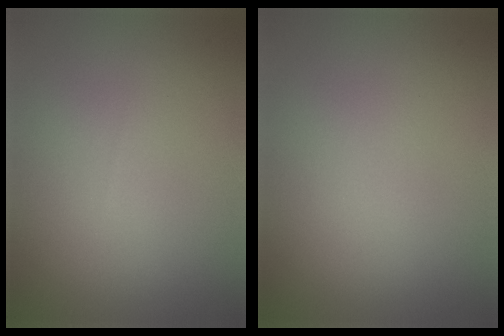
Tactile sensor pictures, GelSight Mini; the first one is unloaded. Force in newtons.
{"total": 0.0}